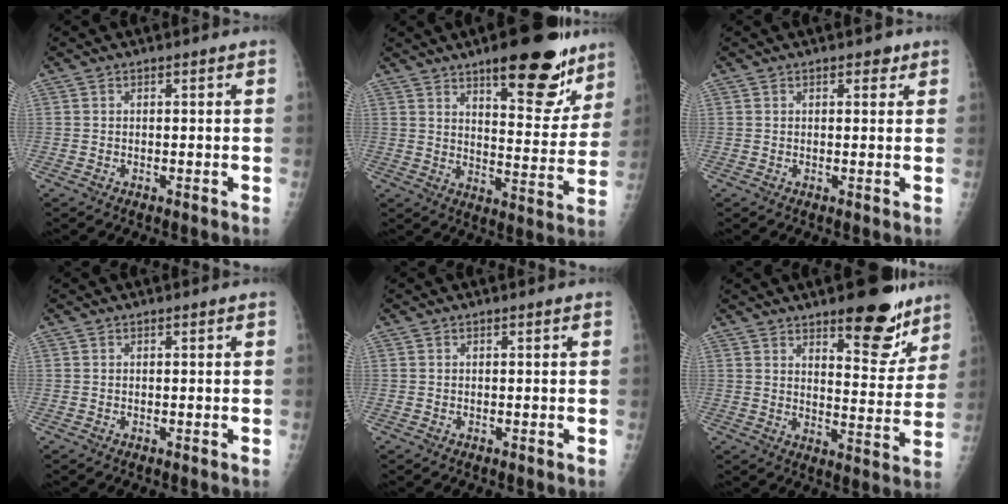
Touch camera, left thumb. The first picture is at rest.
{"total": 18.7, "force": [11.9, 6.6, 12.9], "torque": [-0.124, -0.068, 0.171]}
{"total": 1.8, "force": [1.0, 1.1, 1.0], "torque": [0.000, -0.002, 0.010]}
{"total": 0.0}
{"total": 0.0}
{"total": 13.9, "force": [9.4, 5.2, 8.8], "torque": [-0.068, -0.063, 0.135]}